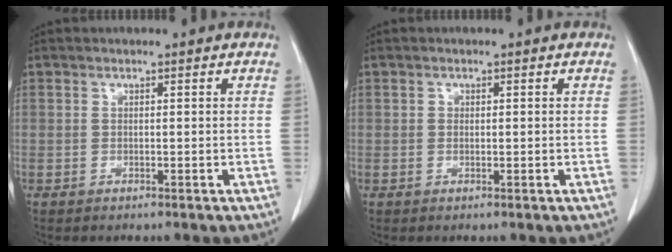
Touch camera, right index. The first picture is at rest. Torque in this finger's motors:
{"motor_torque": [0.10, 0.05, 0.02, 0.01]}